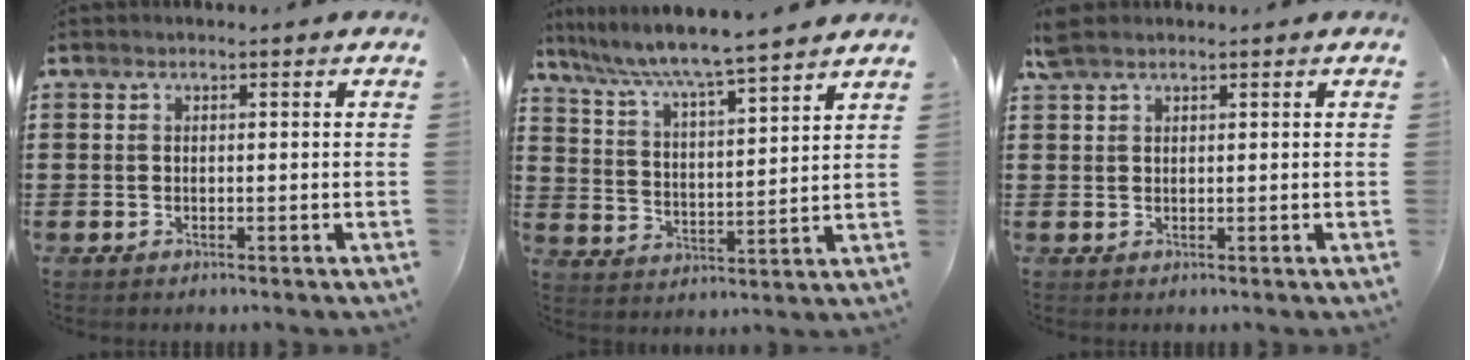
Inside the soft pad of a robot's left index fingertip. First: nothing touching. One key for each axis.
{"total": 6.2, "fx": 5.6, "fy": -0.5, "fz": 2.6, "tx": -0.073, "ty": -0.036, "tz": 0.090}
{"total": 2.0, "fx": 1.5, "fy": 0.7, "fz": 1.0, "tx": -0.024, "ty": 0.003, "tz": 0.029}